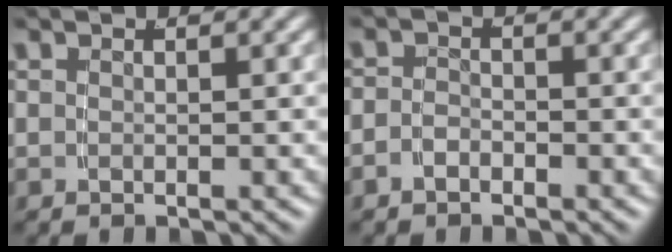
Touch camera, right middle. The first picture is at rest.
{"total": 1.8, "force": [-1.4, 1.2, 0.4], "torque": [-0.010, -0.006, -0.025]}